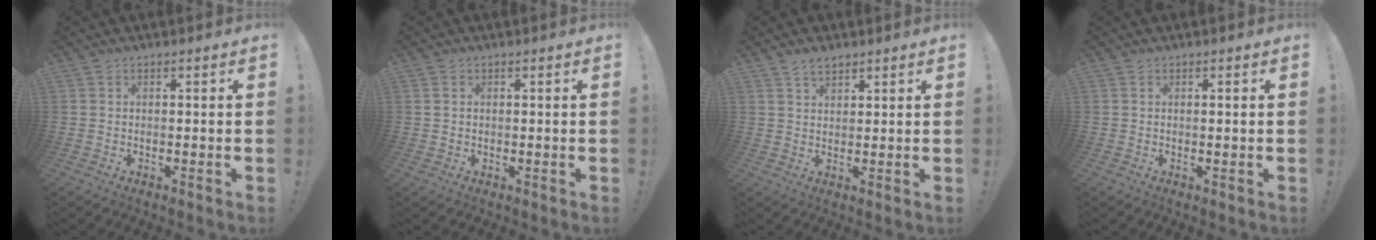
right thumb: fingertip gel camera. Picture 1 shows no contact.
{"total": 1.0, "force": [0.3, 0.9, 0.4], "torque": [-0.011, 0.006, 0.006]}
{"total": 3.5, "force": [2.7, 1.8, 1.5], "torque": [-0.021, -0.011, 0.049]}
{"total": 0.5, "force": [0.1, 0.0, 0.5], "torque": [-0.005, -0.003, 0.001]}